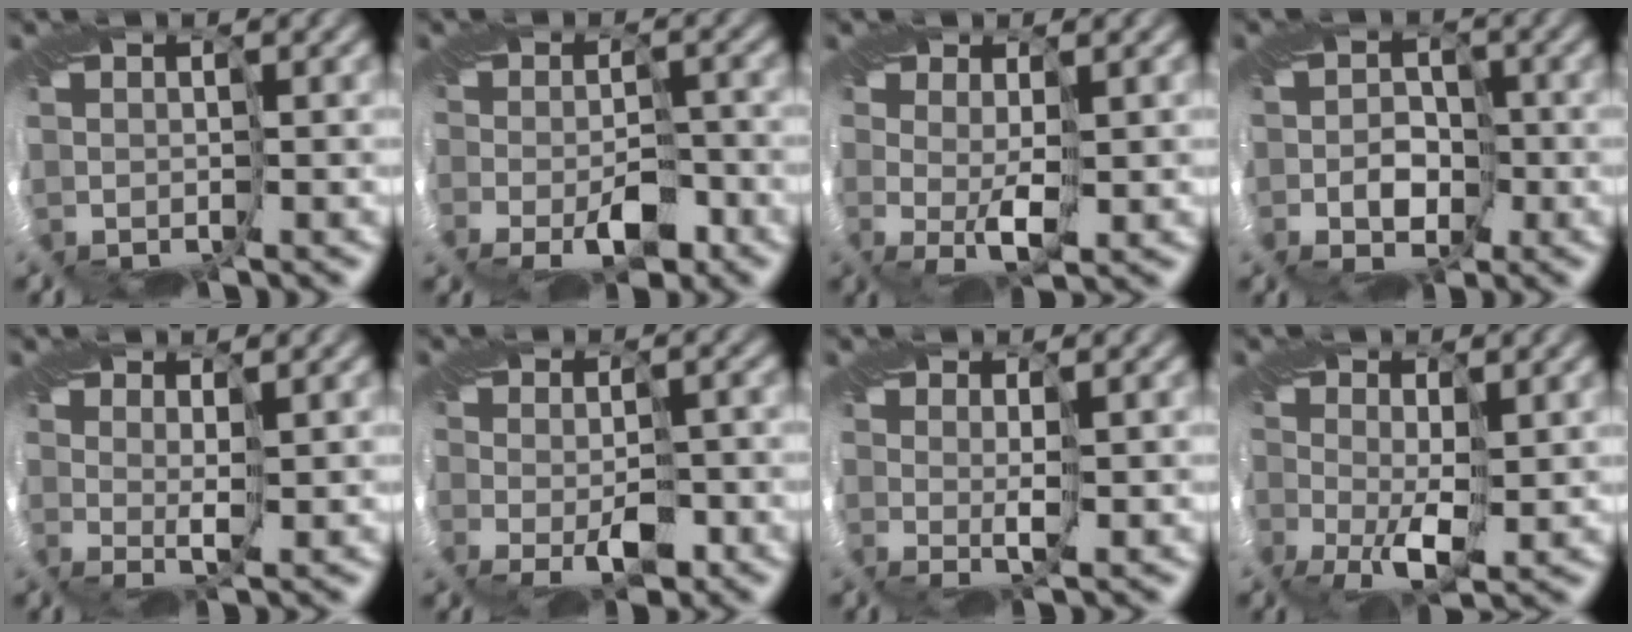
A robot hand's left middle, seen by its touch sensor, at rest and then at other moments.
{"total": 1.8, "force": [-1.6, 0.3, 0.7], "torque": [-0.002, -0.005, -0.026]}
{"total": 1.3, "force": [0.5, -1.0, 0.7], "torque": [-0.015, -0.003, 0.011]}
{"total": 2.6, "force": [-1.5, 1.9, 1.0], "torque": [0.007, 0.004, -0.031]}
{"total": 1.8, "force": [1.2, -1.3, -0.4], "torque": [0.002, -0.002, 0.025]}
{"total": 1.1, "force": [-0.9, -0.2, 0.6], "torque": [-0.003, -0.003, -0.013]}
{"total": 1.6, "force": [0.7, -1.4, -0.2], "torque": [-0.001, -0.004, 0.015]}
{"total": 0.6, "force": [0.3, 0.0, 0.6], "torque": [-0.012, -0.004, 0.010]}